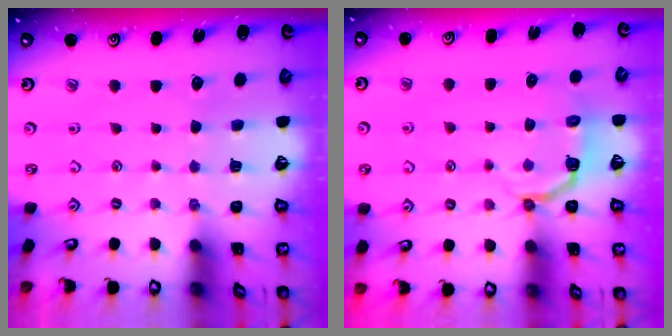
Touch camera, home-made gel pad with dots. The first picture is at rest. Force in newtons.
{"total": 4.0, "press": 2.6, "slide": 3.0}